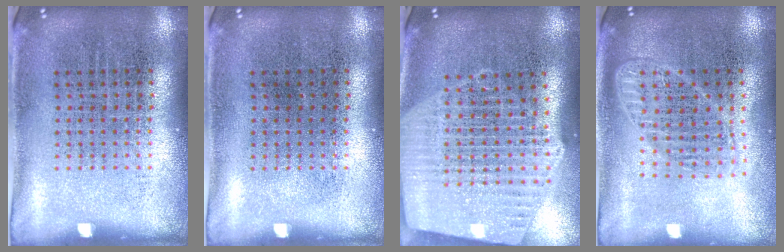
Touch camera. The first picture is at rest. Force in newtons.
{"total": 0.0}
{"total": 2.6, "press": 2.2, "slide": 1.4}
{"total": 1.7, "press": 1.4, "slide": 0.9}